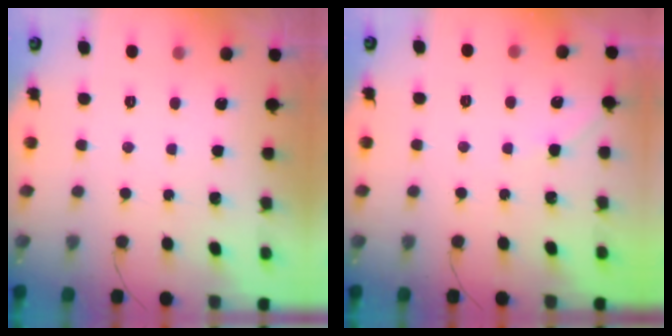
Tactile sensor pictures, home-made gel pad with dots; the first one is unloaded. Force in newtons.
{"total": 3.0, "press": 2.9, "slide": 0.5}